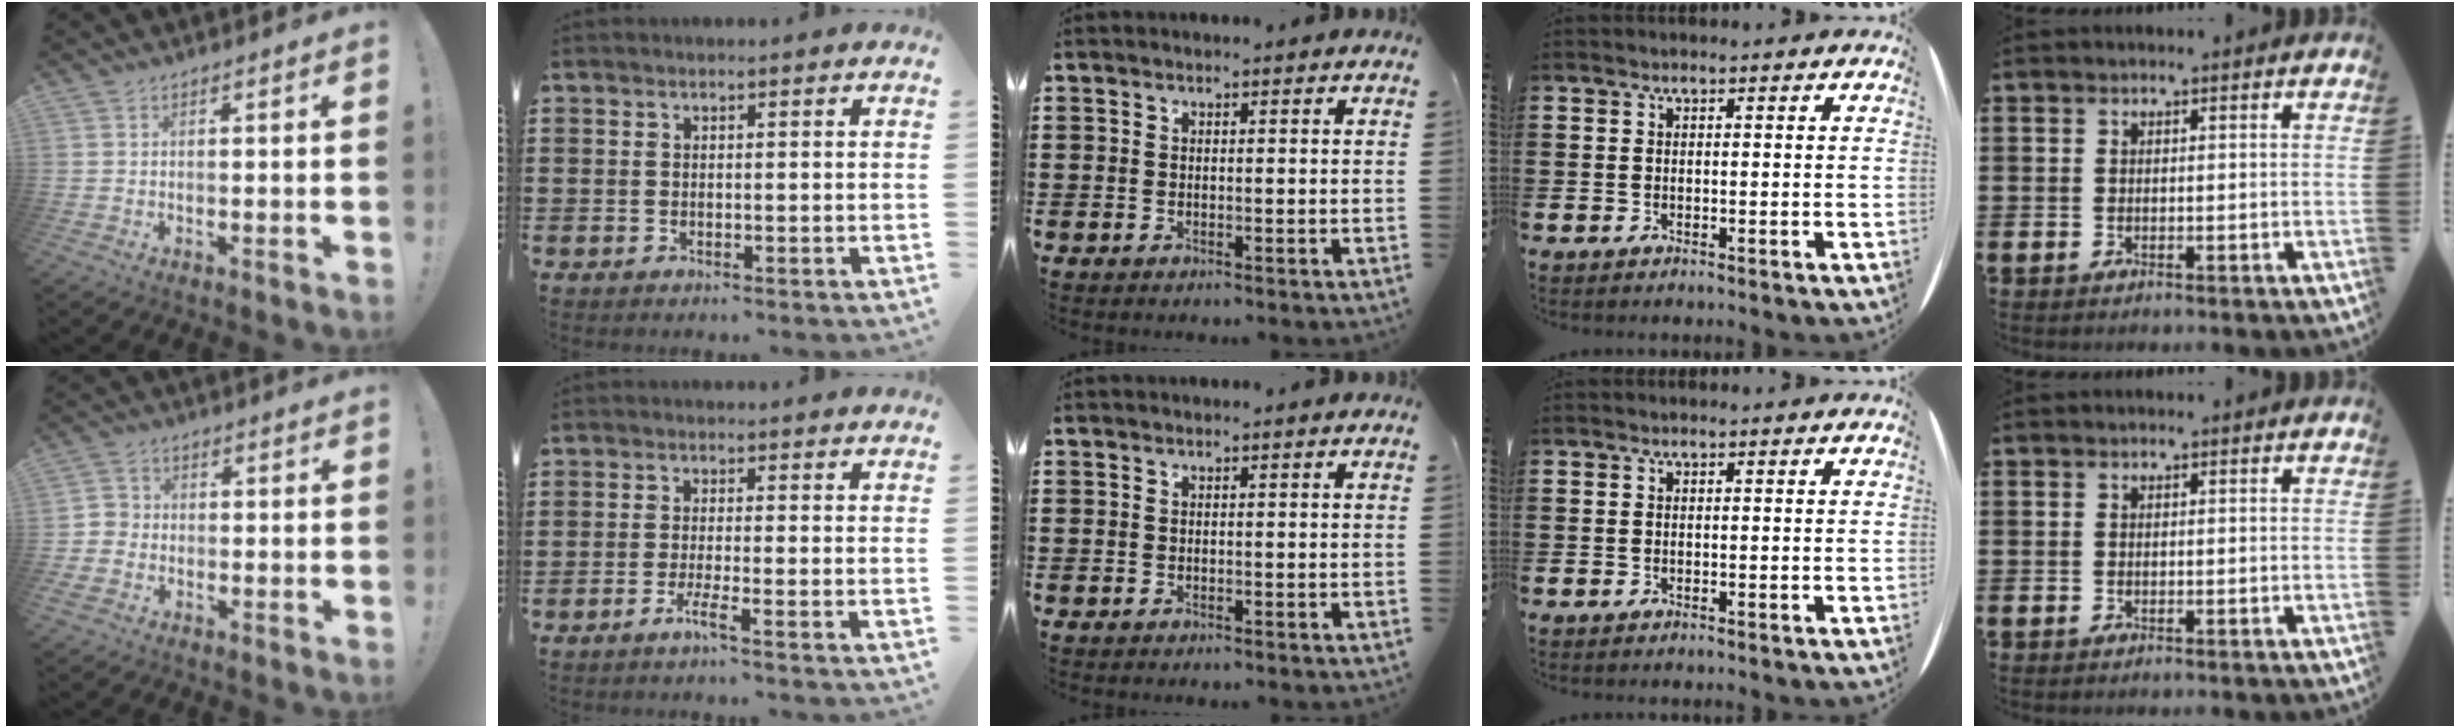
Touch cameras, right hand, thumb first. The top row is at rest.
{"thumb": {"total": 4.1, "force": [-1.9, 3.4, 1.3], "torque": [-0.028, 0.006, -0.038]}, "index": {"total": 2.9, "force": [-1.8, -0.2, 2.2], "torque": [-0.045, -0.007, -0.035]}}